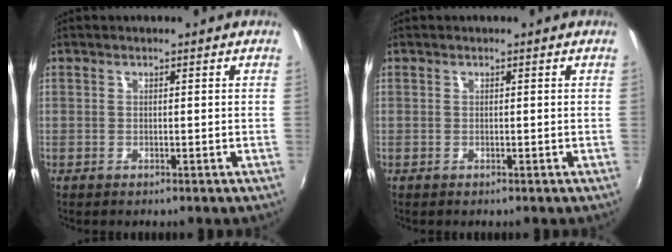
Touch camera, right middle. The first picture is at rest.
{"total": 0.0}